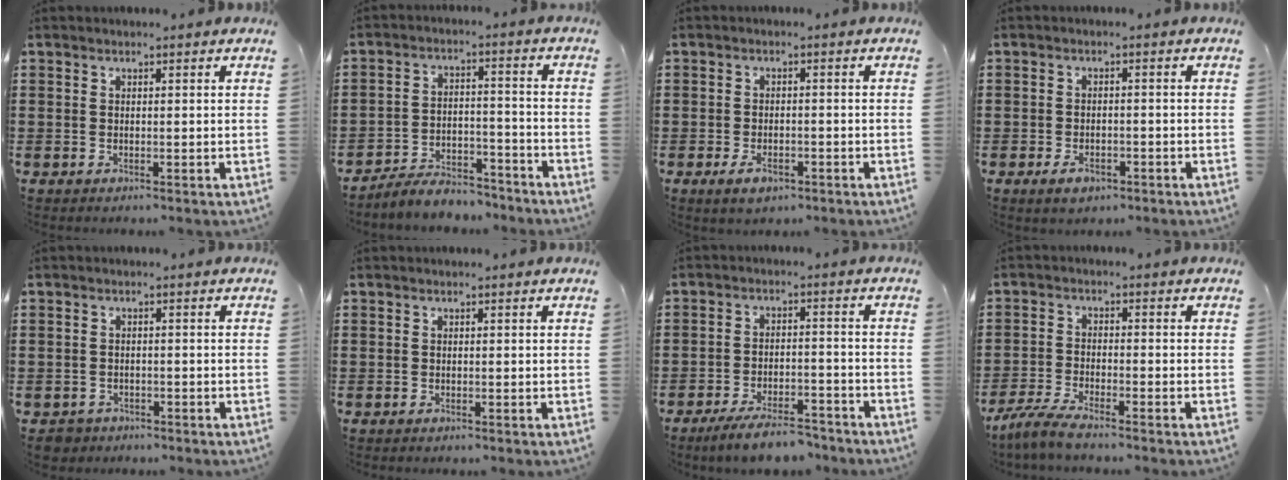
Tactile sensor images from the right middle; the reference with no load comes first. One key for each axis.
{"total": 5.9, "fx": -5.7, "fy": 1.1, "fz": 1.2, "tx": -0.022, "ty": 0.012, "tz": -0.110}
{"total": 2.9, "fx": -1.7, "fy": 1.5, "fz": 1.9, "tx": -0.041, "ty": -0.003, "tz": -0.032}
{"total": 2.6, "fx": -1.6, "fy": 1.4, "fz": 1.5, "tx": -0.028, "ty": 0.000, "tz": -0.030}
{"total": 1.6, "fx": -1.5, "fy": 0.6, "fz": -0.1, "tx": -0.006, "ty": -0.001, "tz": -0.034}
{"total": 0.0}
{"total": 6.4, "fx": -5.7, "fy": 1.0, "fz": 2.7, "tx": -0.051, "ty": -0.001, "tz": -0.108}
{"total": 4.2, "fx": -3.8, "fy": 0.1, "fz": 1.8, "tx": -0.053, "ty": -0.011, "tz": -0.077}